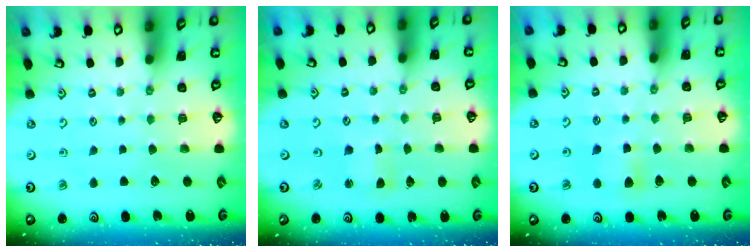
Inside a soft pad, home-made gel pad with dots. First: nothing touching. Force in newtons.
{"total": 0.9, "press": 0.9, "slide": 0.1}
{"total": 5.0, "press": 5.0, "slide": 0.9}